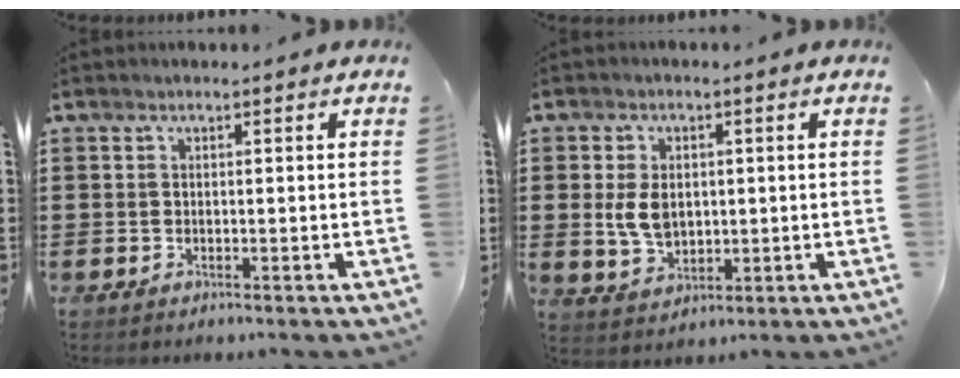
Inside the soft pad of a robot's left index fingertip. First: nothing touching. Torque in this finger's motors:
{"motor_torque": [1.14, -0.08, 0.63, 0.12]}